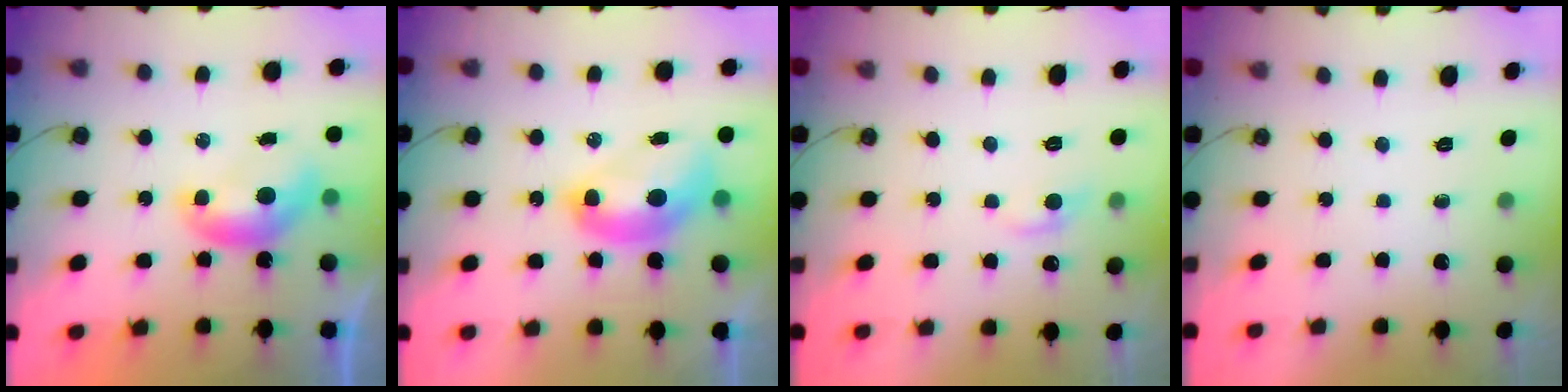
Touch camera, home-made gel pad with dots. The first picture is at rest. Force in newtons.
{"total": 4.3, "press": 4.2, "slide": 0.9}
{"total": 0.8, "press": 0.3, "slide": 0.7}
{"total": 0.0}